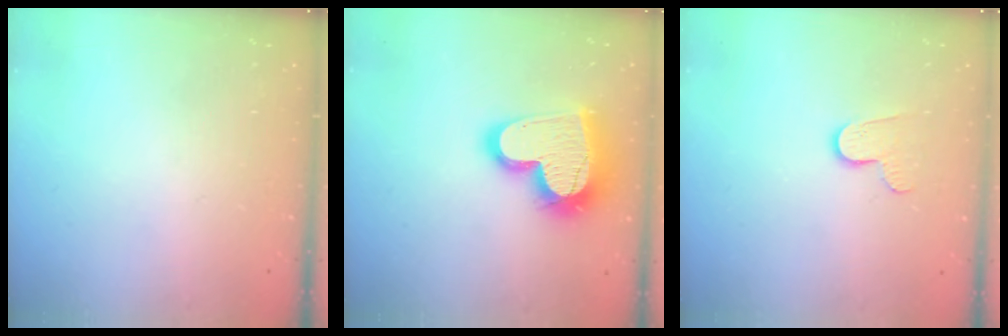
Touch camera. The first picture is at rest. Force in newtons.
{"total": 21.2, "press": 21.1, "slide": 1.9}
{"total": 5.9, "press": 5.9, "slide": 0.4}